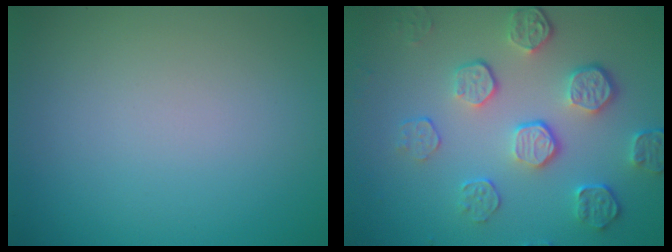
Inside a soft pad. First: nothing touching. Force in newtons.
{"total": 5.3, "press": 3.8, "slide": 3.7}